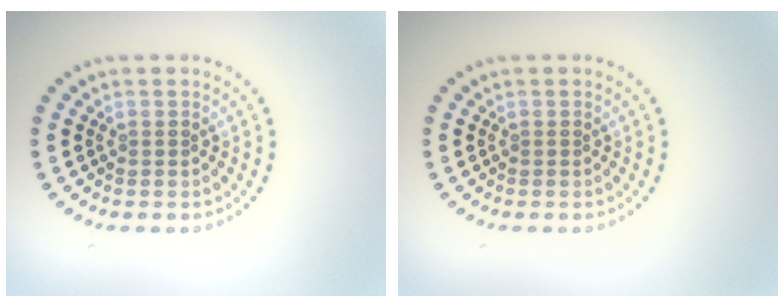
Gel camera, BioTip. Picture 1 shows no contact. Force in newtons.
{"total": 0.0}